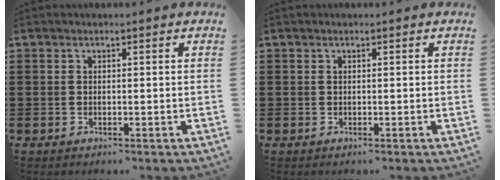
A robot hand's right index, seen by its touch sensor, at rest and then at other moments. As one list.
[{"total": 0.0}]